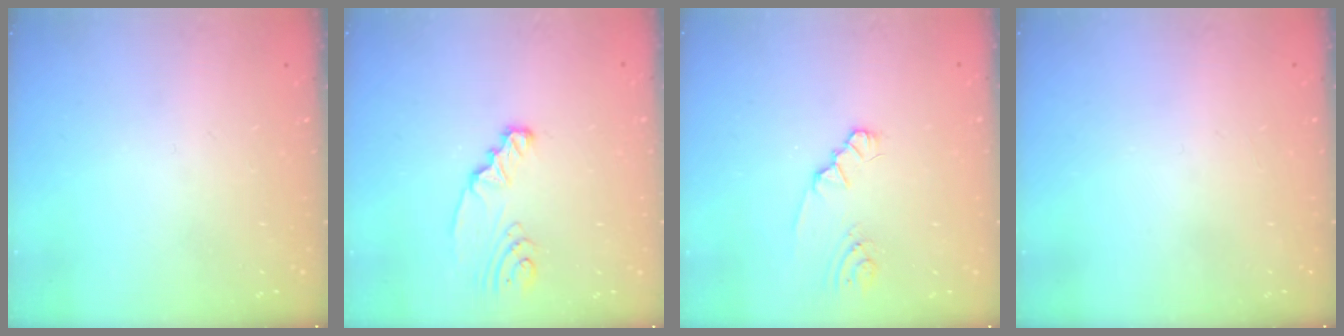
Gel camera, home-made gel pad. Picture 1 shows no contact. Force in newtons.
{"total": 2.7, "press": 2.6, "slide": 0.3}
{"total": 1.8, "press": 1.8, "slide": 0.2}
{"total": 0.0}